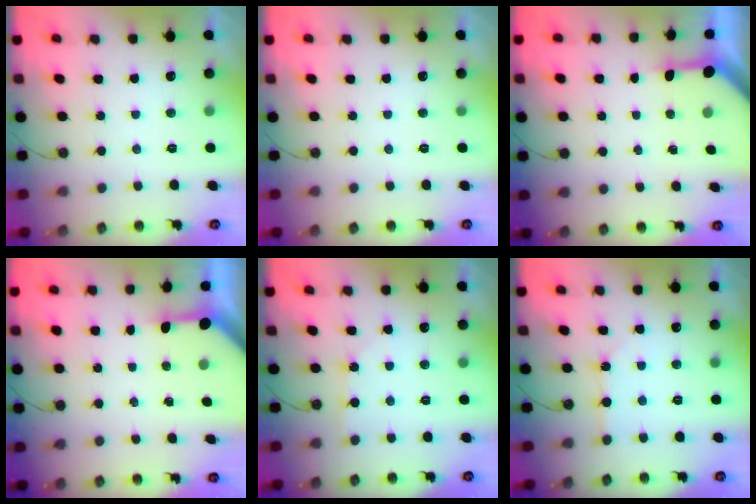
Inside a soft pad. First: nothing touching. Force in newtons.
{"total": 0.0}
{"total": 3.4, "press": 3.4, "slide": 0.4}
{"total": 3.4, "press": 3.3, "slide": 0.4}
{"total": 4.5, "press": 4.5, "slide": 0.7}
{"total": 2.1, "press": 2.1, "slide": 0.3}